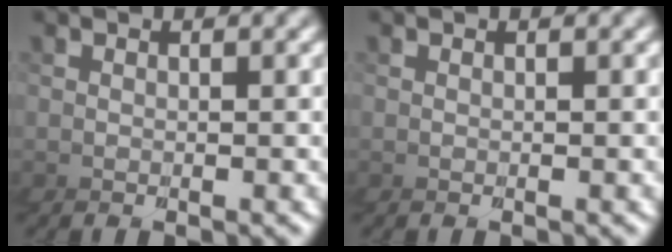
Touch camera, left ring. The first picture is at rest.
{"total": 0.0}